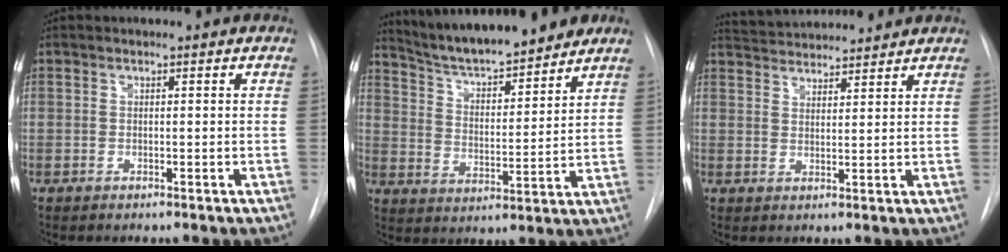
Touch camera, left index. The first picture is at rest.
{"total": 15.6, "force": [13.9, 2.4, 6.7], "torque": [-0.107, 0.003, 0.224]}
{"total": 8.7, "force": [8.5, 1.0, 1.7], "torque": [-0.035, 0.026, 0.130]}